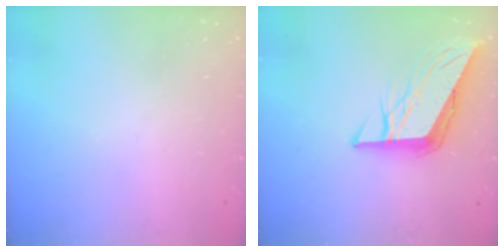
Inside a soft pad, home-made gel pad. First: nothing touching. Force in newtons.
{"total": 9.2, "press": 9.1, "slide": 0.8}